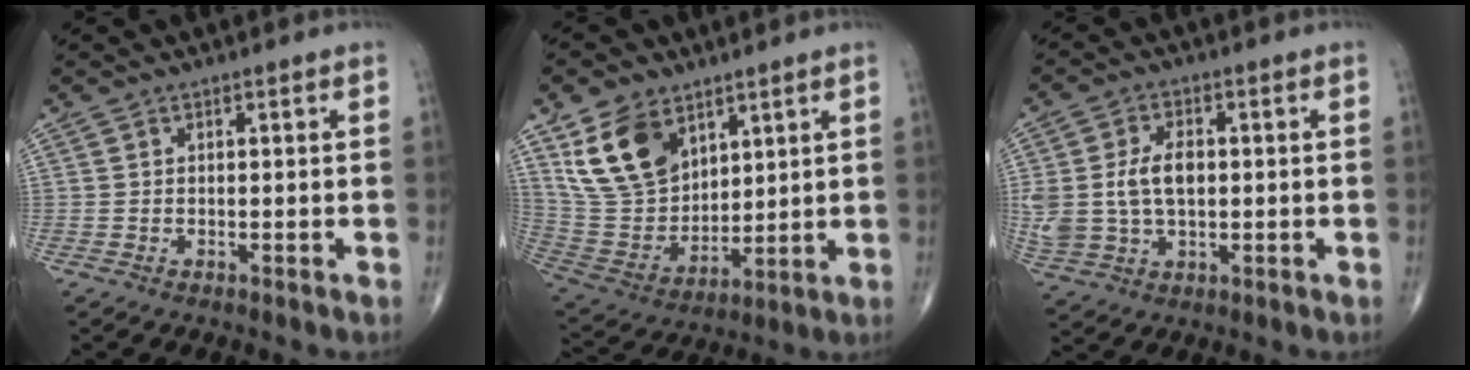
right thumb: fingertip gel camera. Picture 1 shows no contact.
{"total": 15.2, "force": [8.0, 9.9, 8.3], "torque": [-0.133, -0.037, 0.174]}
{"total": 11.0, "force": [0.6, 7.0, 8.5], "torque": [-0.173, 0.008, 0.021]}